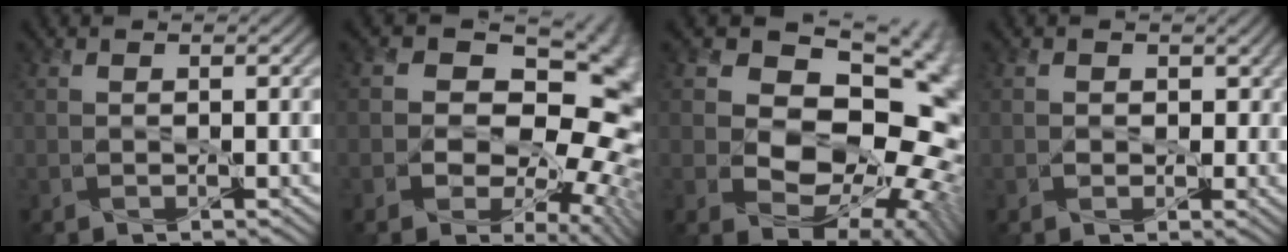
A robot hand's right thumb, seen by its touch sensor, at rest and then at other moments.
{"total": 17.0, "force": [1.3, 11.9, 12.1], "torque": [-0.171, -0.012, 0.038]}
{"total": 18.3, "force": [2.2, 13.7, 11.9], "torque": [-0.184, 0.006, 0.073]}
{"total": 3.9, "force": [0.2, 3.3, 2.0], "torque": [-0.041, 0.000, 0.005]}